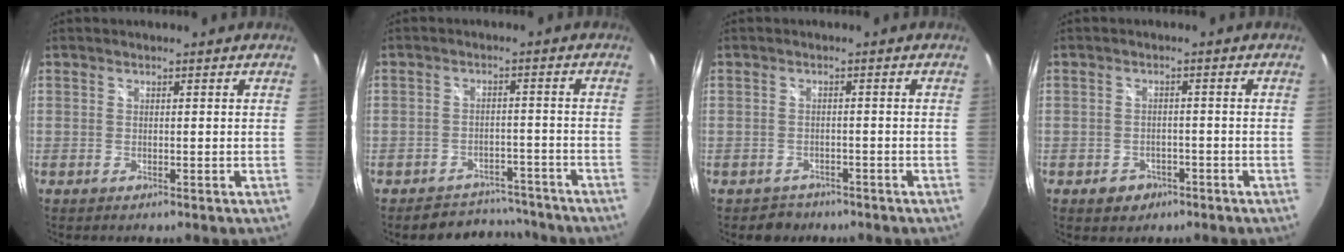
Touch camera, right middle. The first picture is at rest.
{"total": 7.7, "force": [-7.0, 3.3, 0.2], "torque": [-0.011, 0.027, -0.091]}
{"total": 3.3, "force": [-2.4, 2.2, 0.0], "torque": [-0.010, 0.003, -0.035]}
{"total": 3.8, "force": [-2.2, 3.0, 1.0], "torque": [-0.029, 0.002, -0.028]}